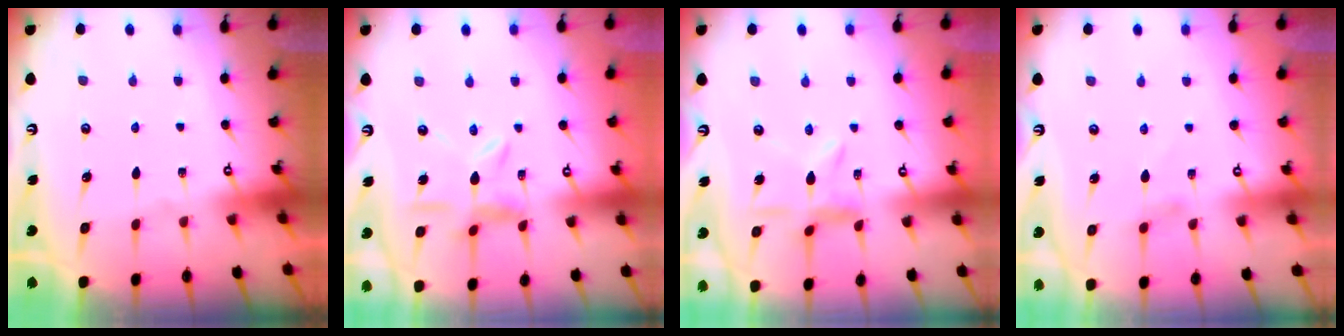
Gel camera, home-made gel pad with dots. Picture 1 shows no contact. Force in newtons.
{"total": 9.1, "press": 9.0, "slide": 0.8}
{"total": 6.3, "press": 6.3, "slide": 0.6}
{"total": 1.6, "press": 1.5, "slide": 0.4}